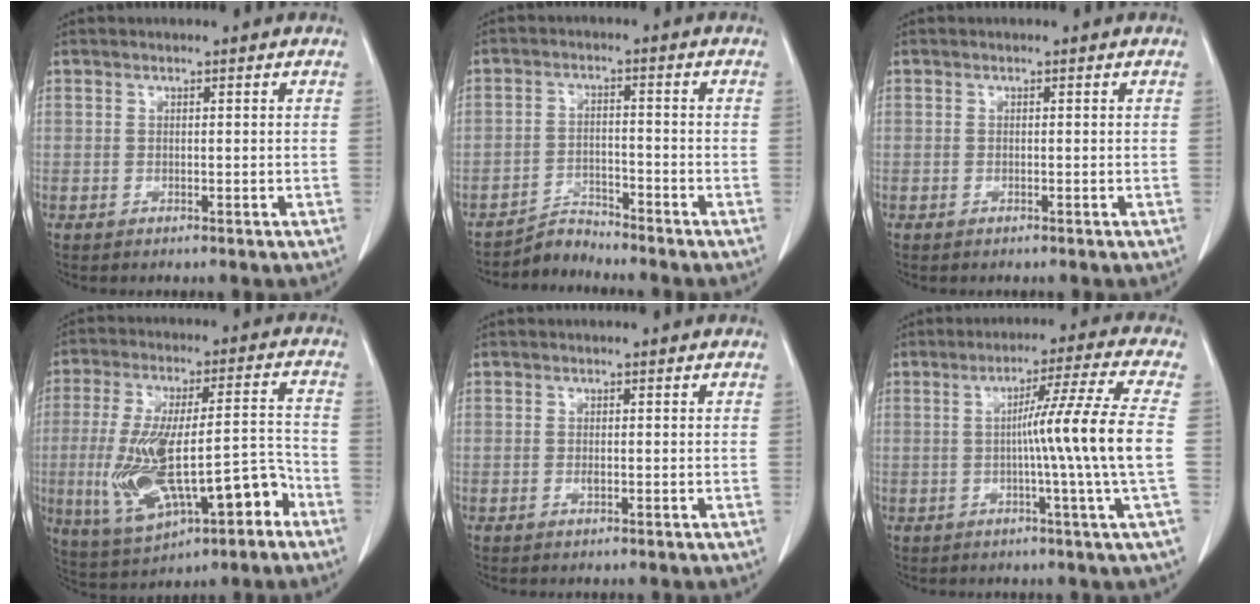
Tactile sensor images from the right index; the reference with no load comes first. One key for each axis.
{"total": 3.6, "fx": -3.4, "fy": 0.0, "fz": -1.1, "tx": 0.025, "ty": -0.004, "tz": -0.059}
{"total": 0.0}
{"total": 17.1, "fx": -5.6, "fy": 5.4, "fz": 15.2, "tx": -0.288, "ty": 0.020, "tz": -0.075}
{"total": 1.4, "fx": -0.3, "fy": 0.5, "fz": 1.3, "tx": -0.026, "ty": -0.001, "tz": -0.005}
{"total": 11.1, "fx": -0.8, "fy": -3.0, "fz": 10.7, "tx": -0.167, "ty": -0.003, "tz": -0.010}